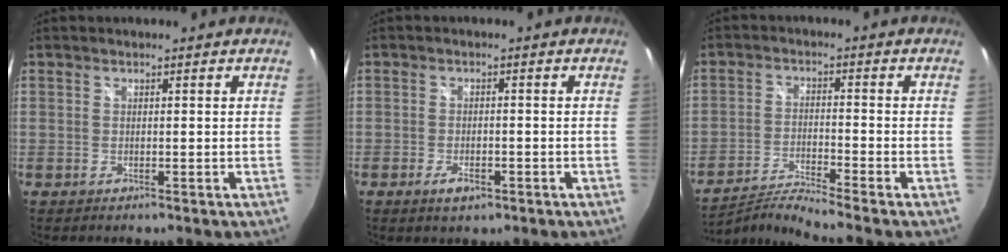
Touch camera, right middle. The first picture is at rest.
{"total": 3.1, "force": [-1.7, 1.3, 2.2], "torque": [-0.047, -0.006, -0.029]}
{"total": 7.7, "force": [-6.8, -2.5, 2.6], "torque": [-0.069, -0.006, -0.127]}